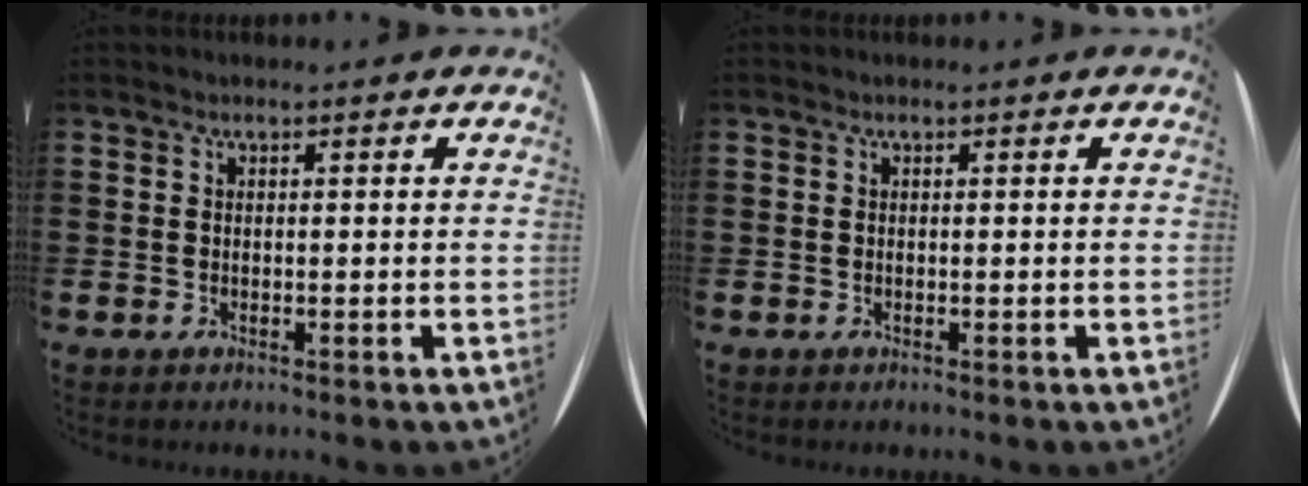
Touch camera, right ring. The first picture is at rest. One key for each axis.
{"total": 0.0}